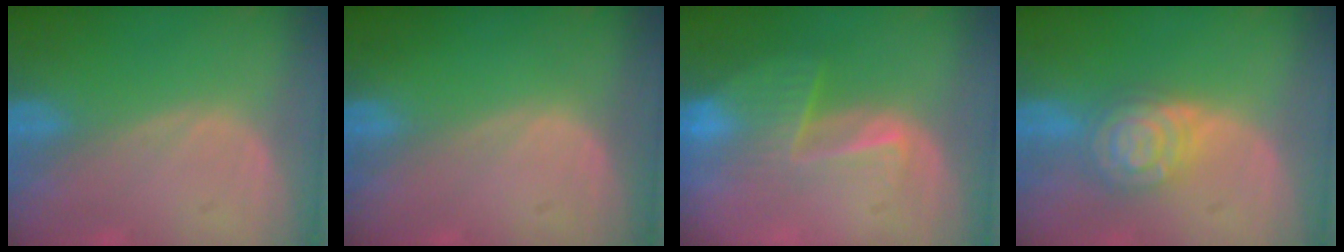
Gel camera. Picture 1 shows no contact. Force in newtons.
{"total": 0.0}
{"total": 6.6, "press": 5.6, "slide": 3.6}
{"total": 6.7, "press": 6.7, "slide": 0.4}